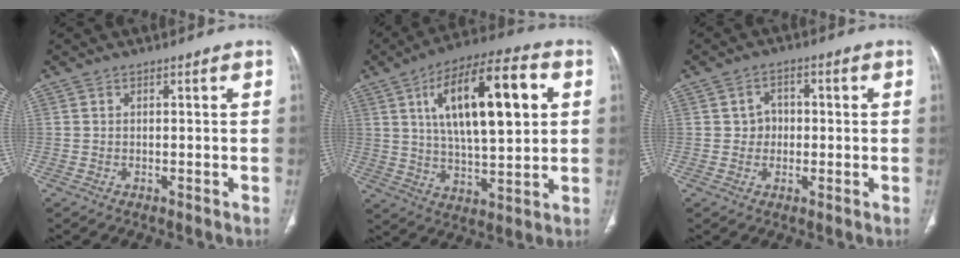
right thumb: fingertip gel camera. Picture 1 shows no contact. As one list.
[{"total": 20.9, "force": [5.9, 7.8, 18.5], "torque": [-0.284, 0.001, 0.094]}, {"total": 3.8, "force": [0.0, 3.3, 1.7], "torque": [-0.002, 0.009, -0.007]}]